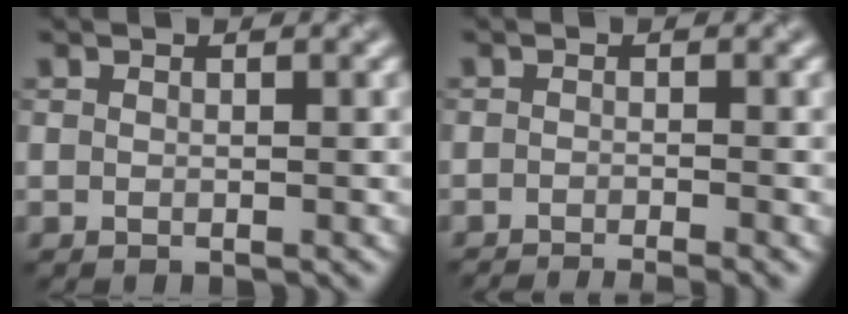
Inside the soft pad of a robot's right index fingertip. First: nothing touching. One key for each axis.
{"total": 3.4, "fx": -2.8, "fy": 0.4, "fz": 2.0, "tx": -0.029, "ty": -0.002, "tz": -0.048}